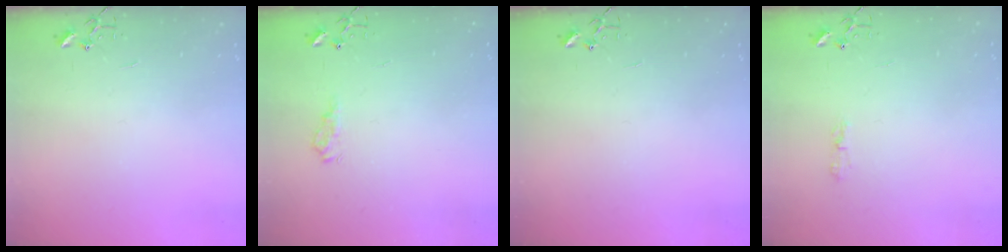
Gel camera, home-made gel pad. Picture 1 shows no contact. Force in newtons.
{"total": 8.2, "press": 8.2, "slide": 0.9}
{"total": 0.0}
{"total": 3.1, "press": 3.1, "slide": 0.6}